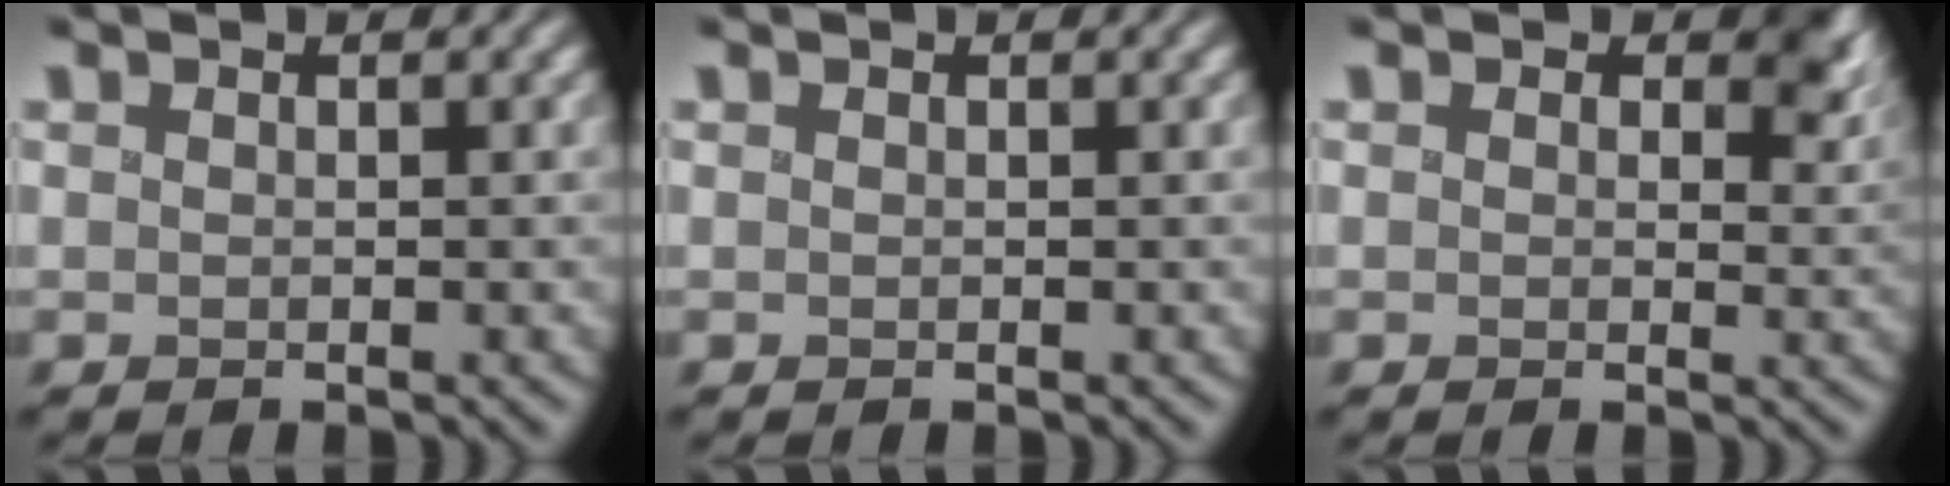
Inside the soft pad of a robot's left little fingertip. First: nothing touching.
{"total": 0.0}
{"total": 3.9, "force": [2.0, 2.6, 2.2], "torque": [-0.035, -0.007, 0.027]}